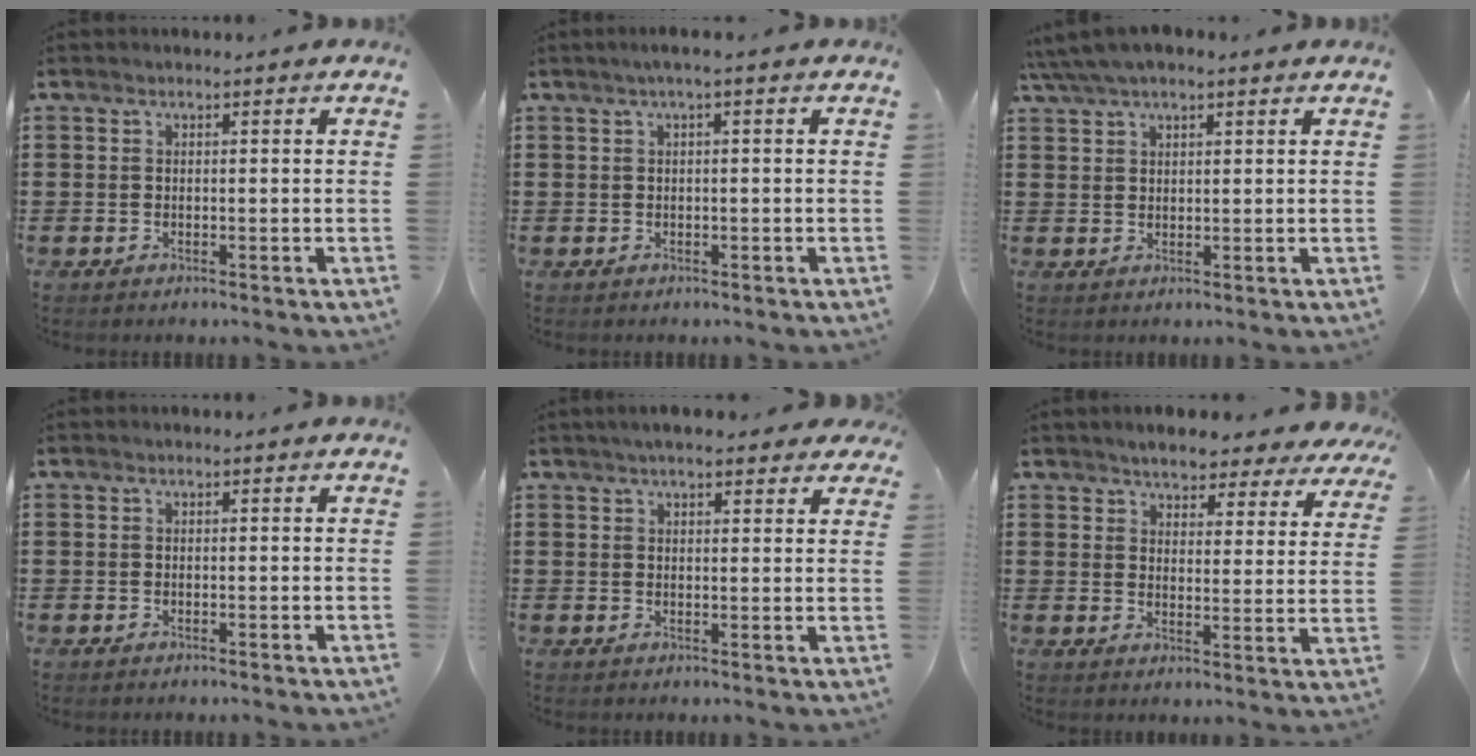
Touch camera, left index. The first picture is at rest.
{"total": 1.3, "force": [-0.2, 0.1, 1.3], "torque": [-0.019, -0.004, -0.003]}
{"total": 3.7, "force": [2.8, 1.1, 2.1], "torque": [-0.048, 0.003, 0.052]}
{"total": 0.0}
{"total": 3.9, "force": [3.2, 1.0, 1.9], "torque": [-0.046, 0.005, 0.058]}
{"total": 4.1, "force": [4.0, 0.6, 0.3], "torque": [-0.028, -0.018, 0.069]}